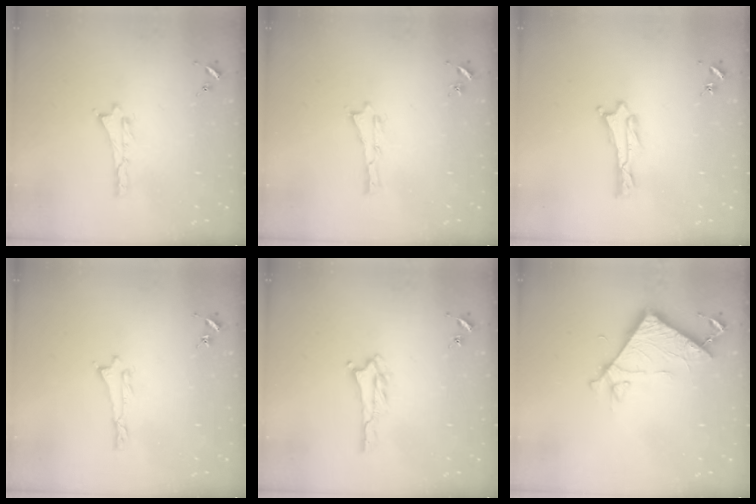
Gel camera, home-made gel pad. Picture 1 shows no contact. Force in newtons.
{"total": 0.0}
{"total": 0.6, "press": 0.6, "slide": 0.1}
{"total": 0.0}
{"total": 2.1, "press": 2.1, "slide": 0.3}
{"total": 7.5, "press": 7.5, "slide": 0.5}